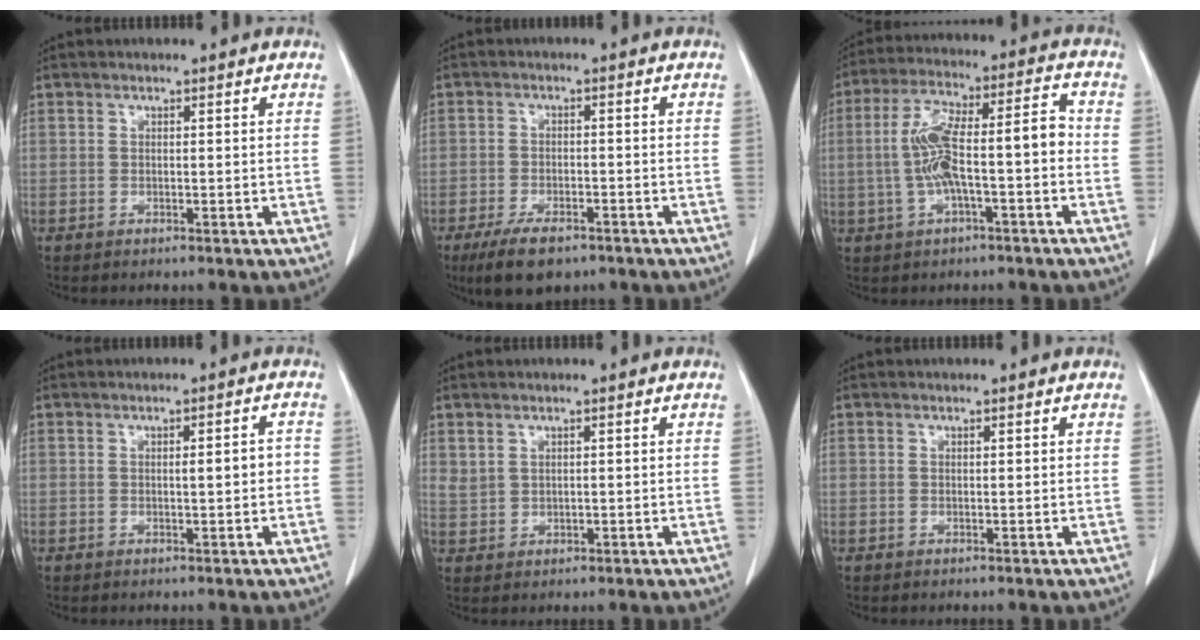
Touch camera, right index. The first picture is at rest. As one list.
[{"total": 6.7, "force": [-4.8, 2.8, 3.9], "torque": [-0.072, -0.006, -0.078]}, {"total": 12.0, "force": [-1.7, 2.7, 11.5], "torque": [-0.215, 0.037, -0.027]}, {"total": 2.5, "force": [-0.2, 0.5, 2.5], "torque": [-0.039, 0.004, -0.002]}, {"total": 1.8, "force": [1.0, 1.3, 0.8], "torque": [-0.018, 0.002, 0.027]}, {"total": 0.0}]